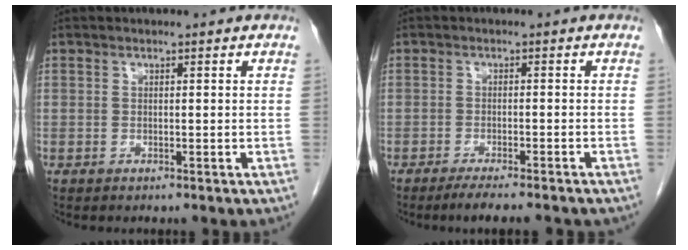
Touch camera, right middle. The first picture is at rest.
{"total": 7.7, "force": [-6.5, 0.8, 4.0], "torque": [-0.049, -0.011, -0.092]}